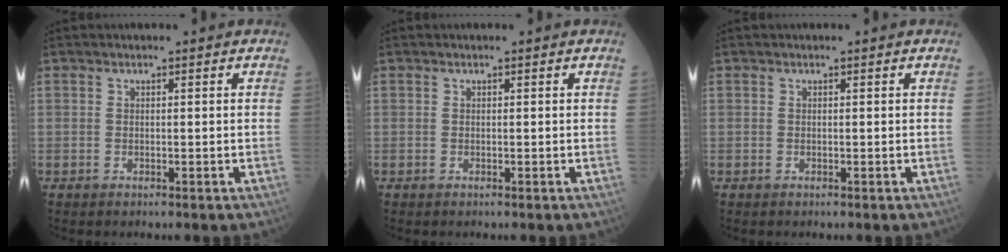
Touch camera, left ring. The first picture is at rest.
{"total": 0.0}
{"total": 0.0}